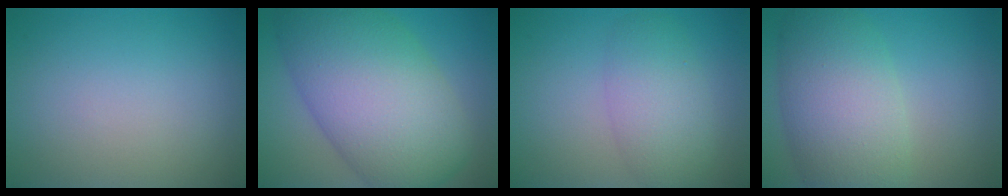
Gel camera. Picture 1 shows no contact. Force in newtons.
{"total": 13.1, "press": 13.1, "slide": 0.4}
{"total": 4.4, "press": 4.4, "slide": 0.1}
{"total": 8.5, "press": 8.5, "slide": 0.3}